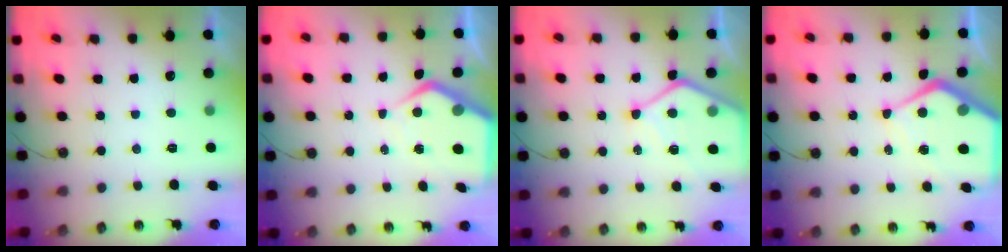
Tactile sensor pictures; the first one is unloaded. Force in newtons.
{"total": 6.7, "press": 6.7, "slide": 0.6}
{"total": 12.2, "press": 12.2, "slide": 1.2}
{"total": 13.8, "press": 13.7, "slide": 1.3}